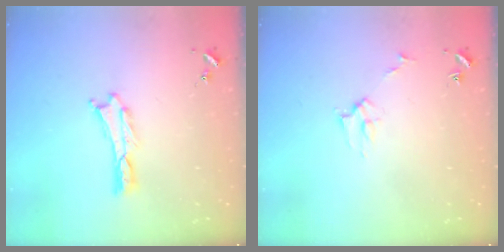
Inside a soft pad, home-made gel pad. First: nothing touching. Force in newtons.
{"total": 2.7, "press": 2.7, "slide": 0.3}